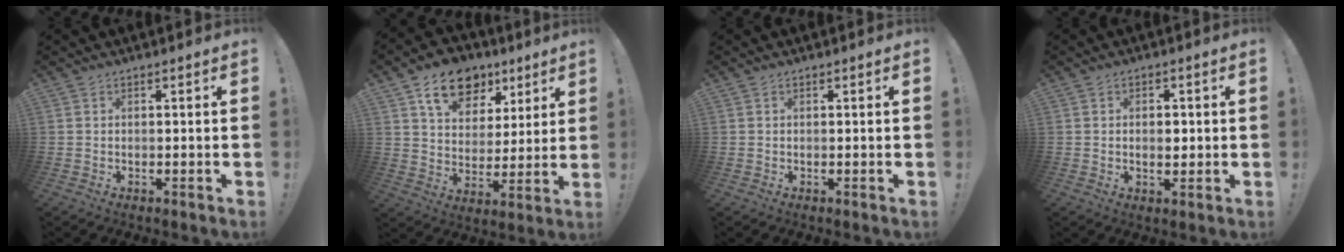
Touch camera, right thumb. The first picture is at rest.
{"total": 15.2, "force": [8.6, 10.3, 7.1], "torque": [-0.103, -0.039, 0.158]}
{"total": 0.0}
{"total": 3.1, "force": [-0.1, 1.9, 2.4], "torque": [-0.025, -0.002, -0.007]}